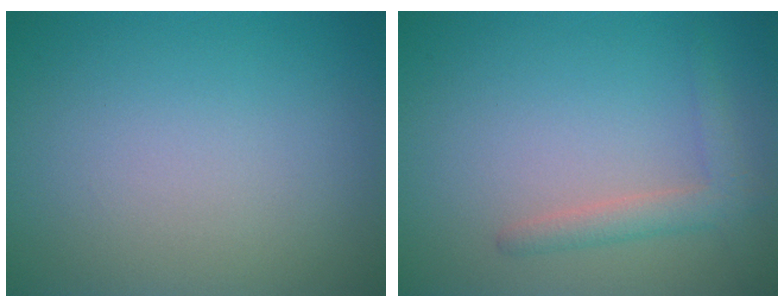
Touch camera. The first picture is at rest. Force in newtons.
{"total": 2.2, "press": 2.1, "slide": 0.2}